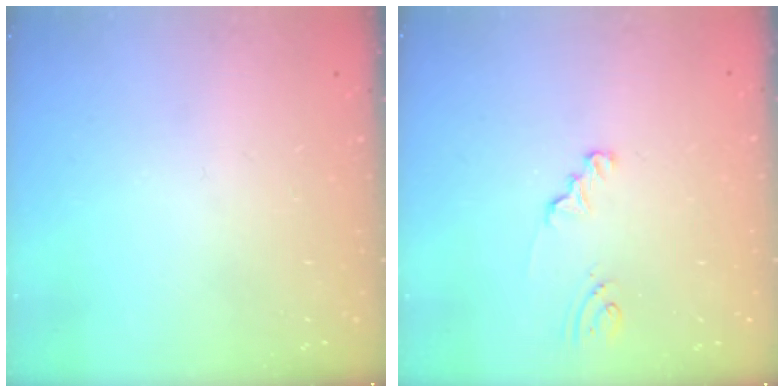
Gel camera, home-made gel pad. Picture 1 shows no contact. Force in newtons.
{"total": 1.8, "press": 1.8, "slide": 0.2}